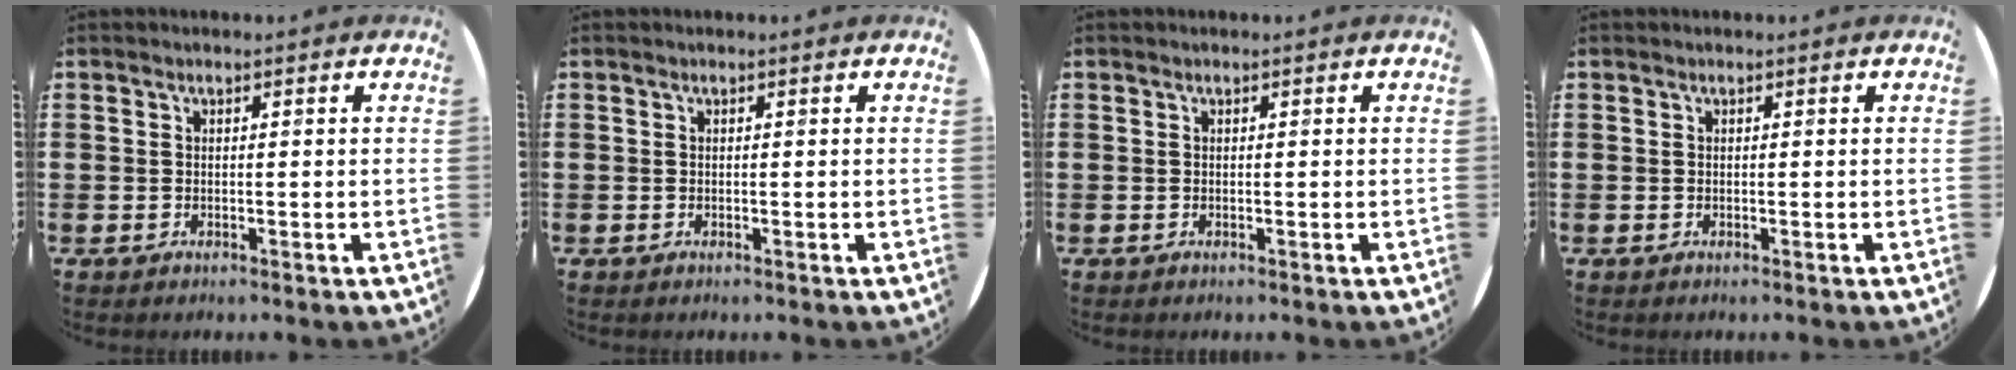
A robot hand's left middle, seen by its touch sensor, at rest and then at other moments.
{"total": 0.0}
{"total": 0.0}
{"total": 0.0}